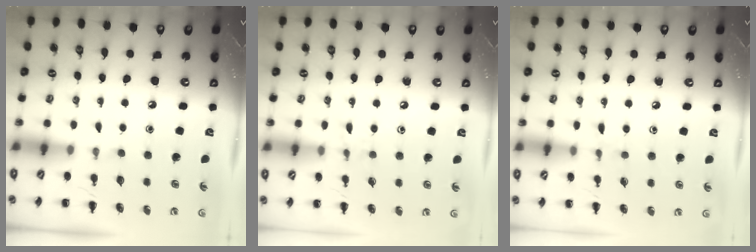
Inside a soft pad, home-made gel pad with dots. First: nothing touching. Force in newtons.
{"total": 5.1, "press": 4.7, "slide": 2.0}
{"total": 5.4, "press": 5.0, "slide": 2.2}